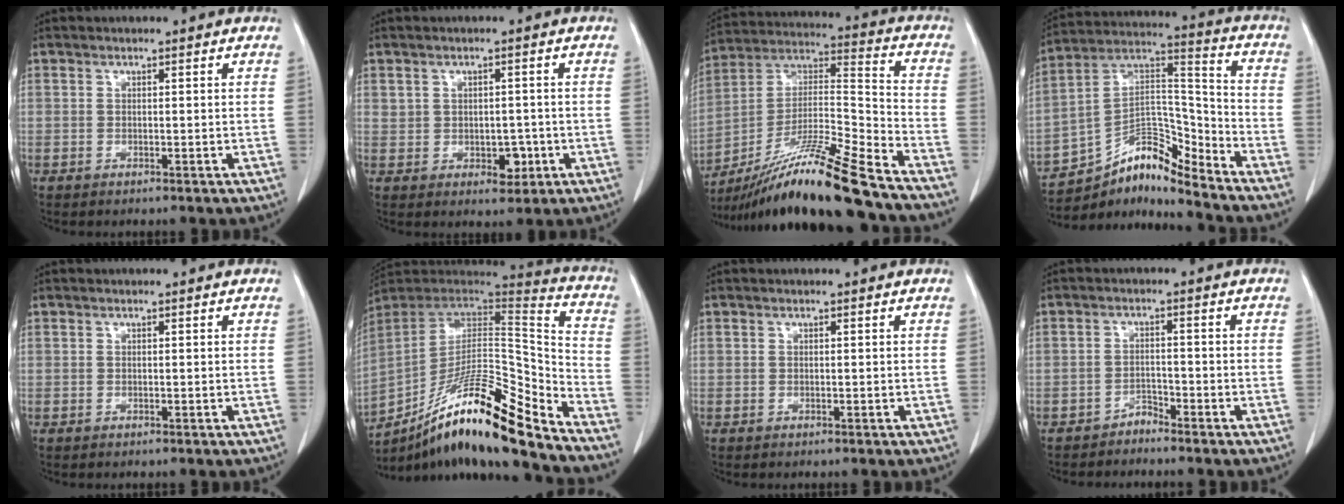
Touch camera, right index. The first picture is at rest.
{"total": 3.8, "force": [-0.4, 2.7, 2.6], "torque": [-0.033, 0.005, 0.006]}
{"total": 20.3, "force": [-16.1, -0.8, 12.4], "torque": [-0.230, -0.010, -0.292]}
{"total": 11.5, "force": [-10.7, 1.6, 4.1], "torque": [-0.067, 0.063, -0.189]}
{"total": 0.0}
{"total": 22.7, "force": [-16.3, 2.1, 15.6], "torque": [-0.242, 0.001, -0.288]}
{"total": 0.0}
{"total": 1.9, "force": [-1.9, 0.3, 0.1], "torque": [0.006, 0.001, -0.031]}